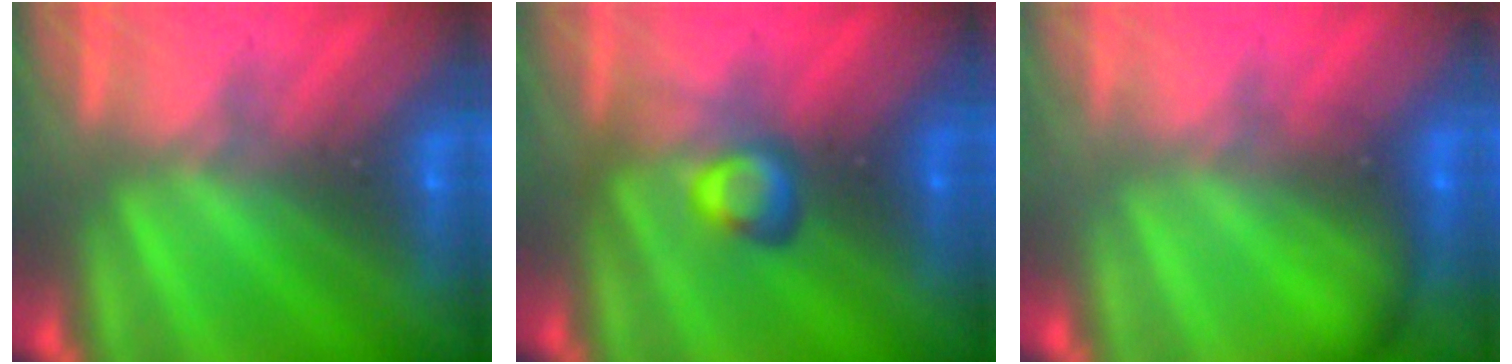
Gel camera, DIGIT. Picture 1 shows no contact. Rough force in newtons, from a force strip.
{"total": 2.8}
{"total": 1.9}